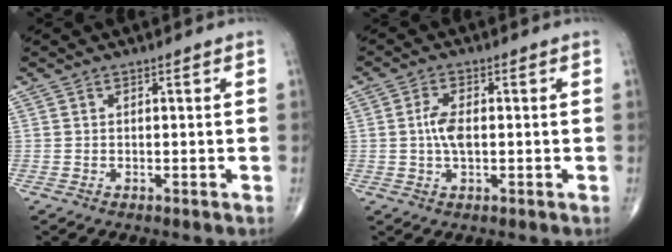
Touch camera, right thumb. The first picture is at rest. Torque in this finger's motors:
{"motor_torque": [0.91, 0.81, 0.32, -0.23, 0.08]}